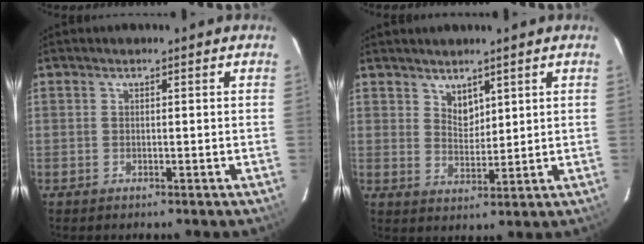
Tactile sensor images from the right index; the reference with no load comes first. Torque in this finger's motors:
{"motor_torque": [0.18, 0.25, 0.04, 0.01]}